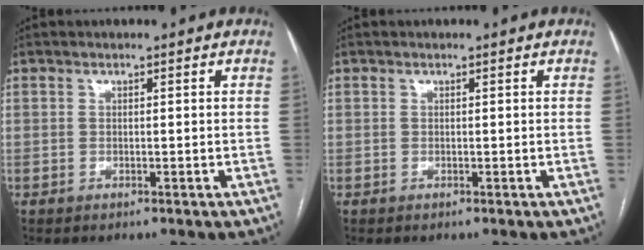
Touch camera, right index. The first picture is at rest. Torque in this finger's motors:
{"motor_torque": [0.00, 0.00, 0.00, 0.00]}